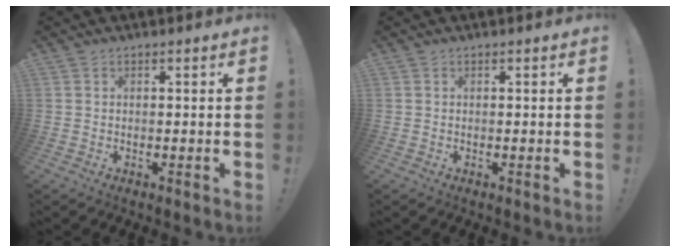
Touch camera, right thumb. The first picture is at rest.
{"total": 0.0}